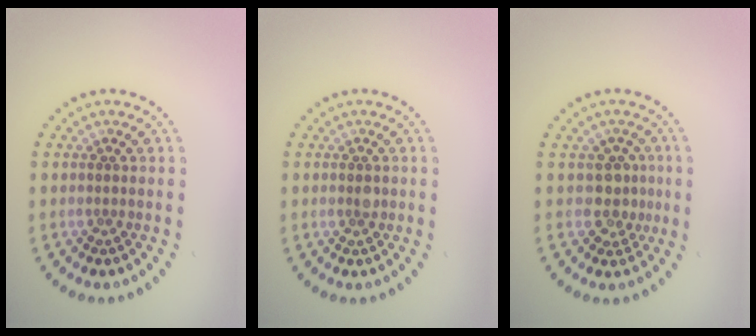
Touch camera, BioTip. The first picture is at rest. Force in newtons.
{"total": 0.9, "press": 0.9, "slide": 0.0}
{"total": 2.4, "press": 2.0, "slide": 1.3}